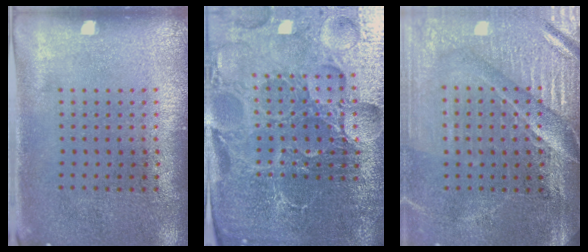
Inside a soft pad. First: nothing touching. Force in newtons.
{"total": 6.1, "press": 5.6, "slide": 2.4}
{"total": 4.6, "press": 4.0, "slide": 2.1}